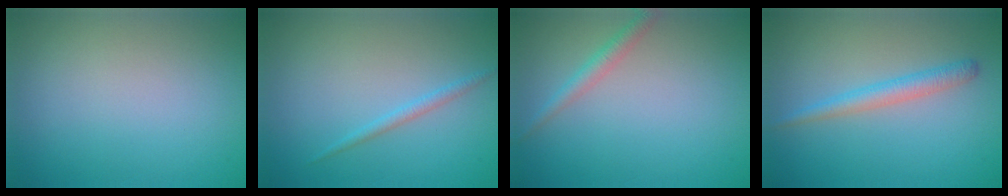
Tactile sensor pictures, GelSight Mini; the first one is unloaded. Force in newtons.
{"total": 1.1, "press": 1.1, "slide": 0.1}
{"total": 1.8, "press": 1.8, "slide": 0.0}
{"total": 2.2, "press": 2.2, "slide": 0.1}